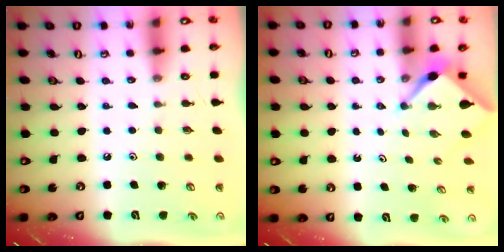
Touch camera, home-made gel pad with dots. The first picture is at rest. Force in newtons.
{"total": 2.2, "press": 2.2, "slide": 0.3}